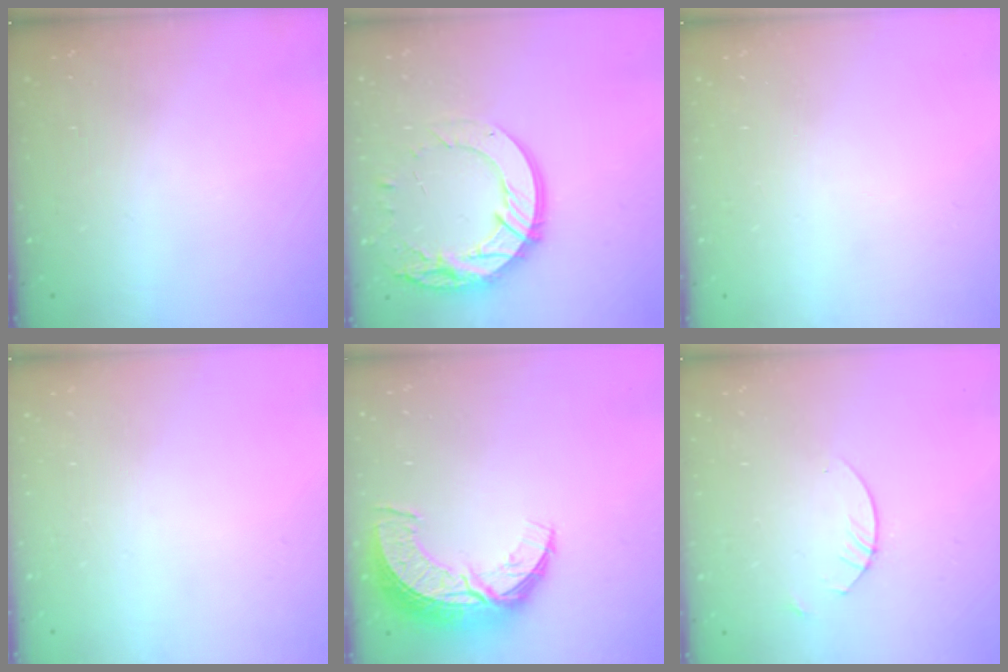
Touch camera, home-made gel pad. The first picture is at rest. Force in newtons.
{"total": 16.8, "press": 16.8, "slide": 1.4}
{"total": 0.0}
{"total": 0.0}
{"total": 9.7, "press": 9.7, "slide": 0.7}
{"total": 2.4, "press": 2.4, "slide": 0.1}